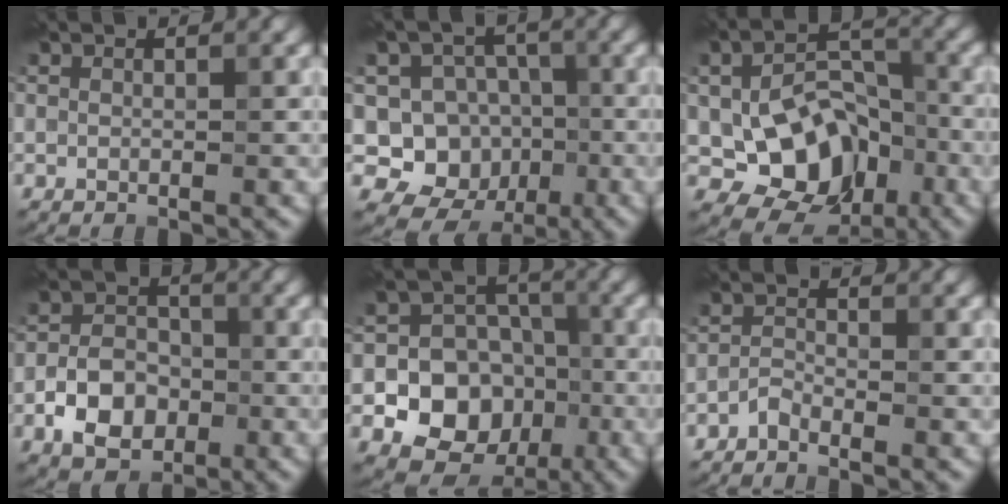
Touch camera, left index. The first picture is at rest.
{"total": 8.8, "force": [-2.3, 7.9, 3.0], "torque": [-0.055, 0.030, -0.056]}
{"total": 9.4, "force": [-3.0, 6.3, 6.3], "torque": [-0.105, 0.001, -0.048]}
{"total": 4.9, "force": [-2.2, 3.4, 2.8], "torque": [-0.047, 0.000, -0.040]}
{"total": 10.7, "force": [-3.6, 9.2, 4.2], "torque": [-0.062, -0.001, -0.083]}
{"total": 1.3, "force": [-1.3, -0.1, 0.1], "torque": [-0.008, 0.009, -0.025]}